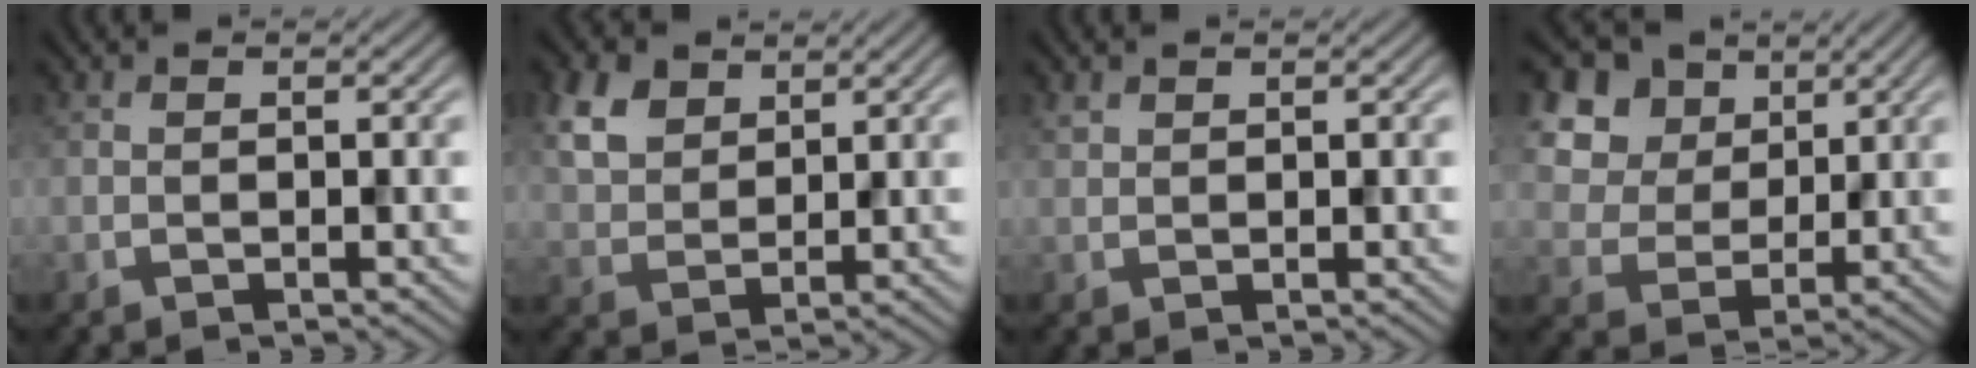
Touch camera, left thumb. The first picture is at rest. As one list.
[{"total": 6.1, "force": [3.3, 3.9, 3.3], "torque": [-0.091, 0.005, 0.069]}, {"total": 0.7, "force": [0.6, 0.3, 0.2], "torque": [-0.007, 0.000, 0.014]}, {"total": 10.6, "force": [5.4, 7.6, 4.9], "torque": [-0.161, 0.009, 0.118]}]